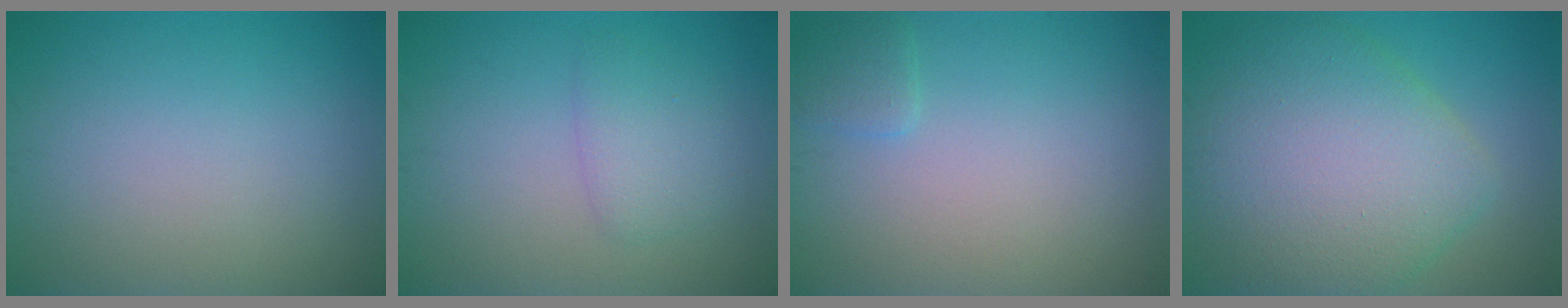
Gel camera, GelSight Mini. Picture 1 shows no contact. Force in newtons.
{"total": 2.3, "press": 2.3, "slide": 0.1}
{"total": 1.2, "press": 1.2, "slide": 0.2}
{"total": 10.1, "press": 10.1, "slide": 0.8}